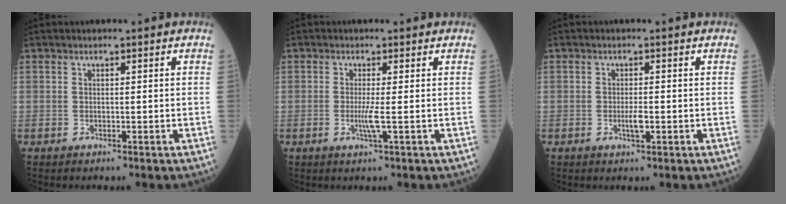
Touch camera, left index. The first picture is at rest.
{"total": 2.2, "force": [-0.3, -0.6, 2.1], "torque": [-0.044, -0.003, -0.007]}
{"total": 1.7, "force": [-0.3, 0.3, 1.6], "torque": [-0.032, -0.002, -0.004]}